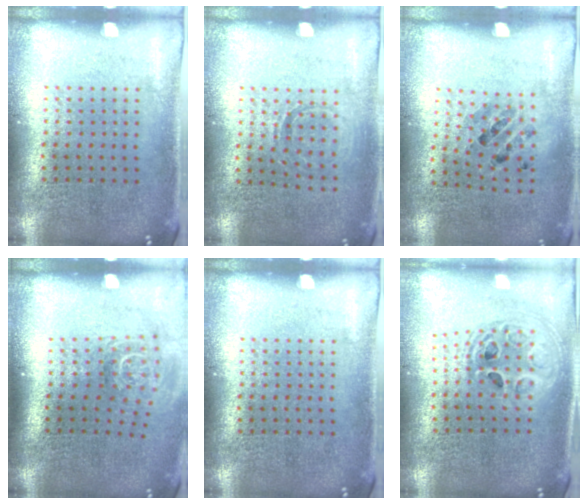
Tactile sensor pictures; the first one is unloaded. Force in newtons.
{"total": 0.8, "press": 0.8, "slide": 0.2}
{"total": 0.9, "press": 0.7, "slide": 0.5}
{"total": 1.8, "press": 1.2, "slide": 1.3}
{"total": 0.0}
{"total": 2.0, "press": 1.6, "slide": 1.2}